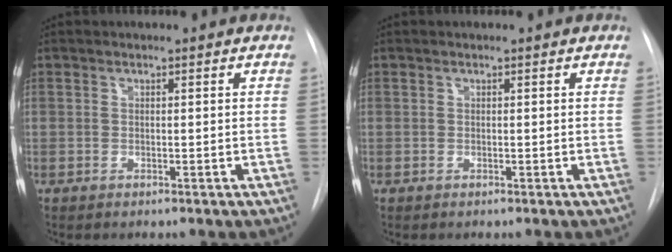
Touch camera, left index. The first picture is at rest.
{"total": 0.0}